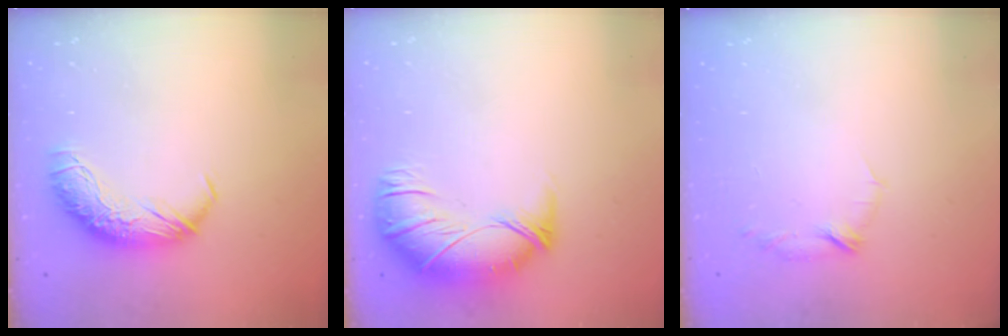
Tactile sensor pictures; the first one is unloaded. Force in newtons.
{"total": 2.7, "press": 1.1, "slide": 2.5}
{"total": 6.5, "press": 6.4, "slide": 0.9}